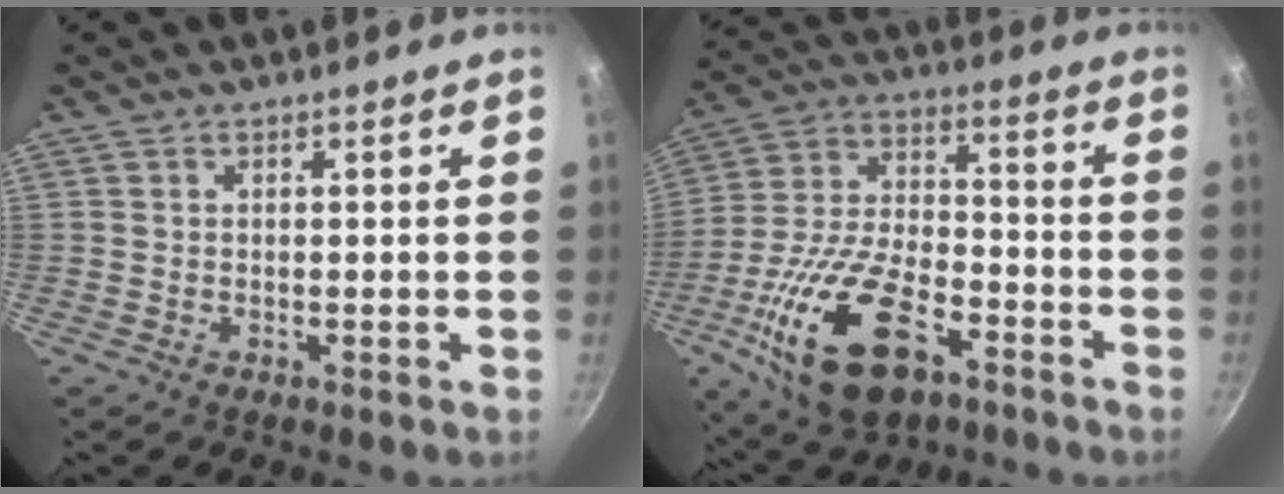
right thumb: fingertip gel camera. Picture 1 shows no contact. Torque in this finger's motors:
{"motor_torque": [2.84, 2.17, 2.20, -0.58, 0.66]}